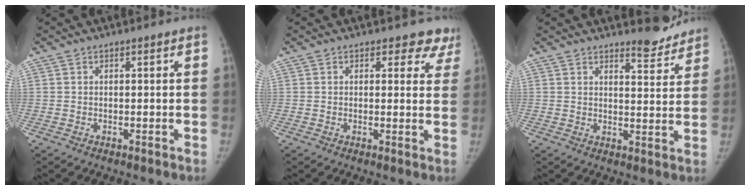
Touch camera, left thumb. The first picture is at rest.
{"total": 5.8, "force": [4.8, 3.1, 0.7], "torque": [0.046, -0.020, 0.031]}
{"total": 5.3, "force": [5.1, 1.1, 1.1], "torque": [0.002, -0.052, 0.070]}